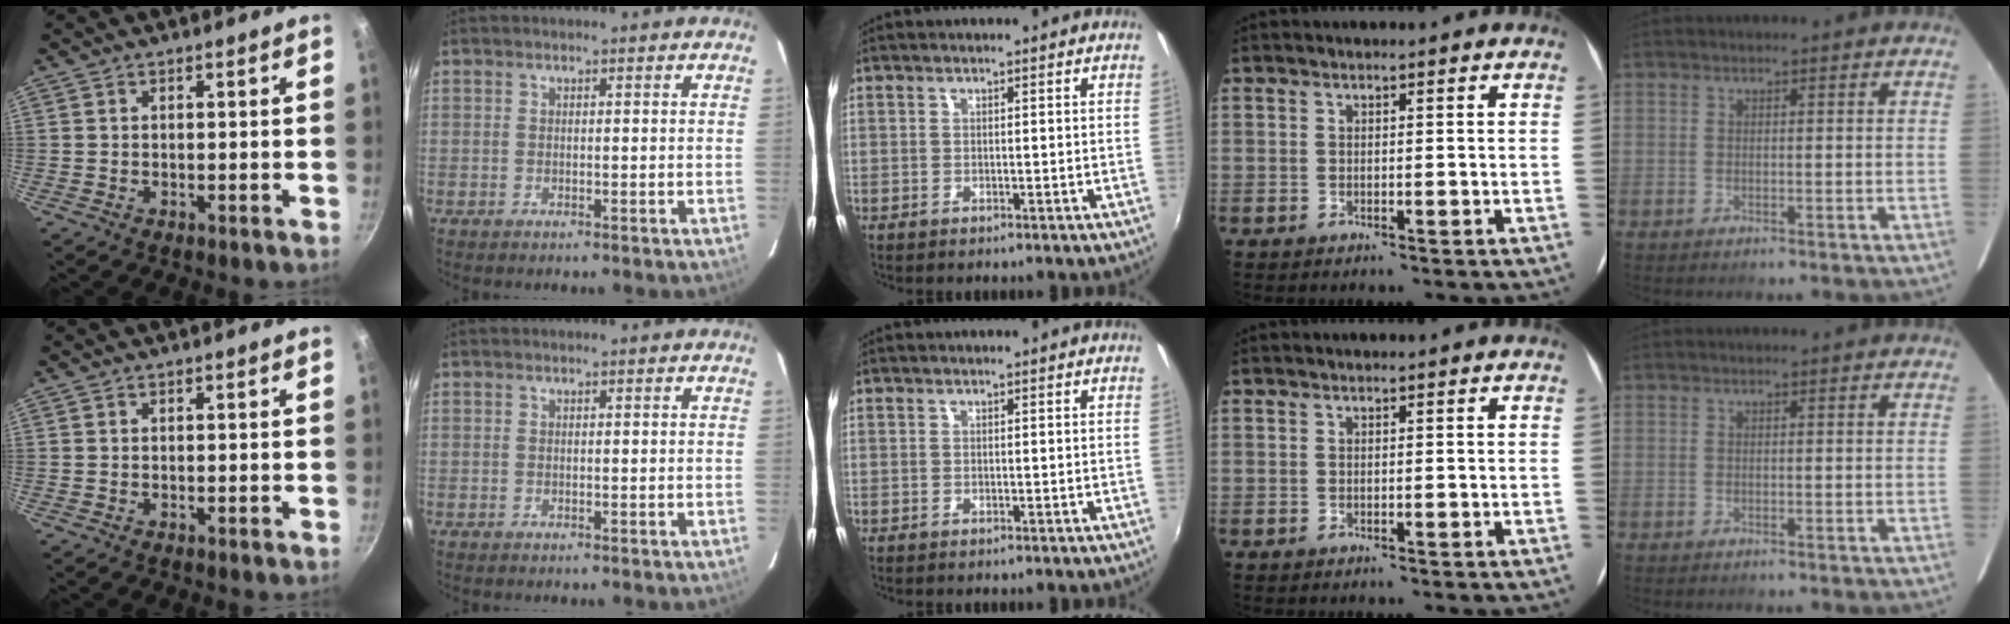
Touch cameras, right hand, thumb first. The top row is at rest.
{}